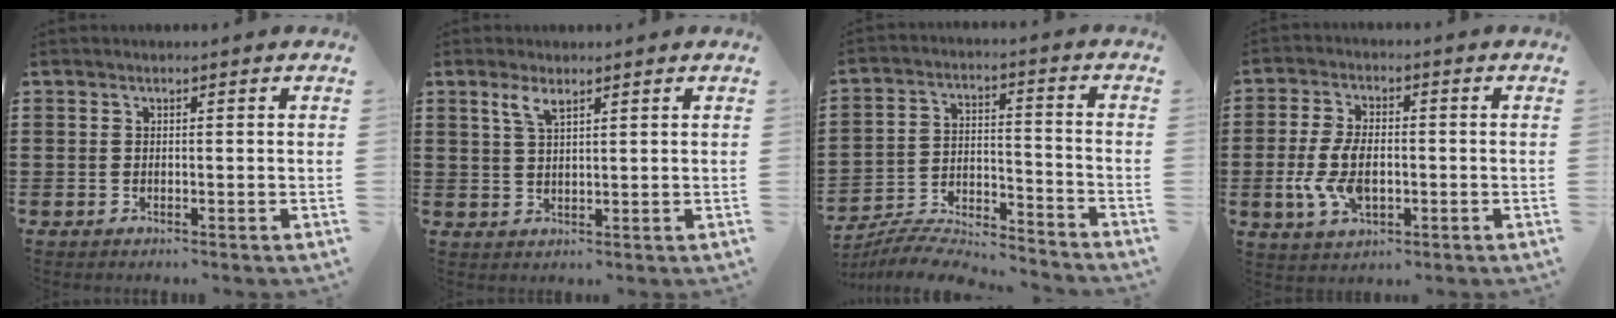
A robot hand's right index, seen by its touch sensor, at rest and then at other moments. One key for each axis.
{"total": 3.1, "fx": 1.9, "fy": 0.9, "fz": 2.2, "tx": -0.049, "ty": 0.004, "tz": 0.034}
{"total": 6.5, "fx": -6.4, "fy": 0.7, "fz": 1.1, "tx": -0.027, "ty": 0.002, "tz": -0.129}
{"total": 7.5, "fx": -1.4, "fy": 4.0, "fz": 6.2, "tx": -0.142, "ty": 0.000, "tz": -0.029}